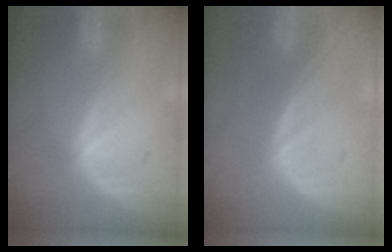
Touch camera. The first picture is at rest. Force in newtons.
{"total": 0.0}